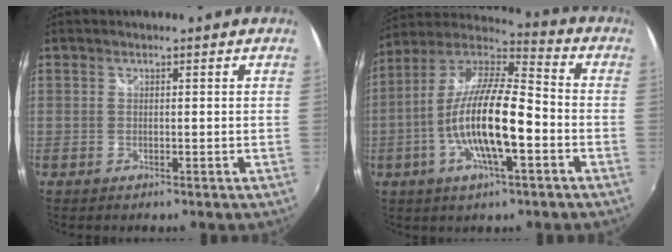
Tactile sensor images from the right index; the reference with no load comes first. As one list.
[{"total": 16.8, "force": [-4.6, 4.1, 15.6], "torque": [-0.298, -0.002, -0.090]}]